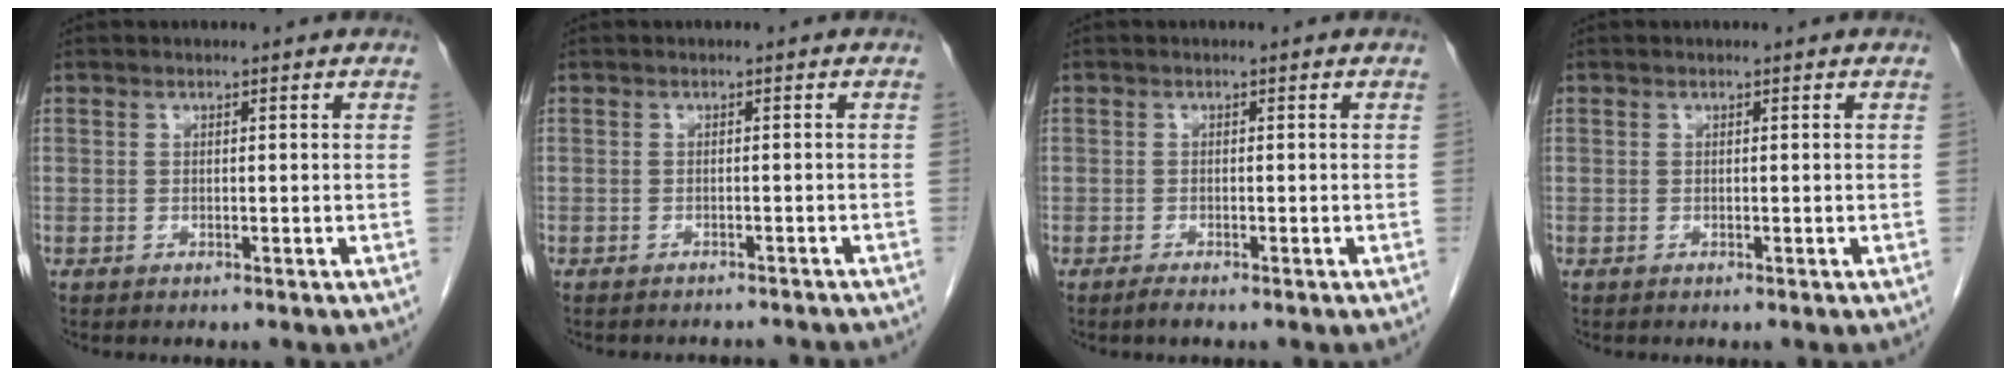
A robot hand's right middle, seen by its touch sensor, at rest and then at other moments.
{"total": 7.3, "force": [-6.8, 1.7, 1.8], "torque": [-0.018, -0.001, -0.070]}
{"total": 0.8, "force": [-0.7, 0.2, 0.3], "torque": [-0.009, -0.001, -0.010]}
{"total": 0.0}